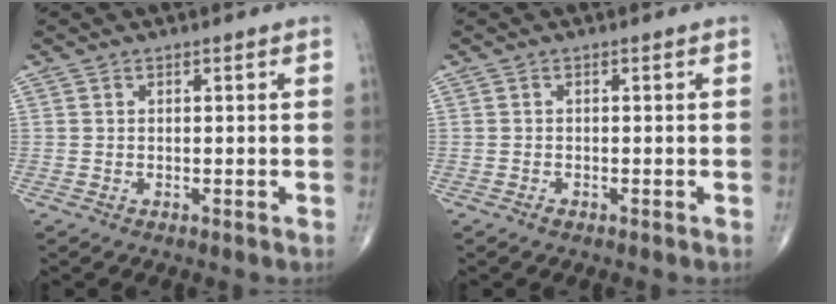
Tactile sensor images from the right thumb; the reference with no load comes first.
{"total": 0.7, "force": [-0.5, 0.4, 0.3], "torque": [-0.003, 0.001, -0.010]}